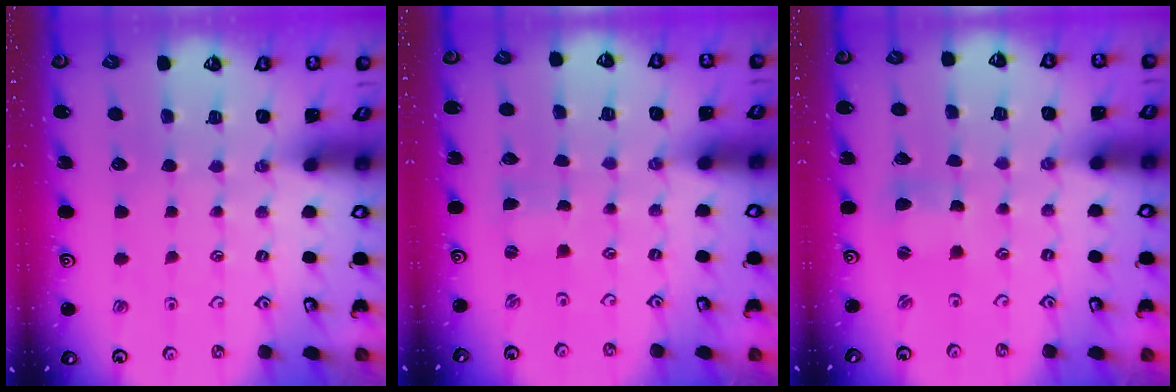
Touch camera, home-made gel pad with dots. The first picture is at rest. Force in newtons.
{"total": 0.0}
{"total": 2.5, "press": 2.5, "slide": 0.3}